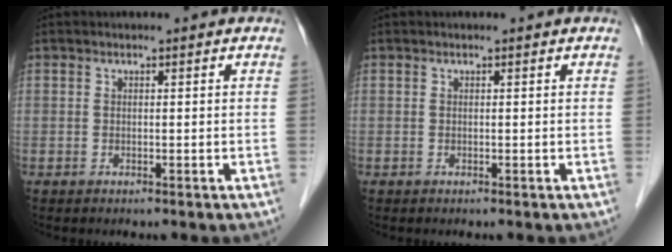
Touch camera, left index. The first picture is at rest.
{"total": 0.0}